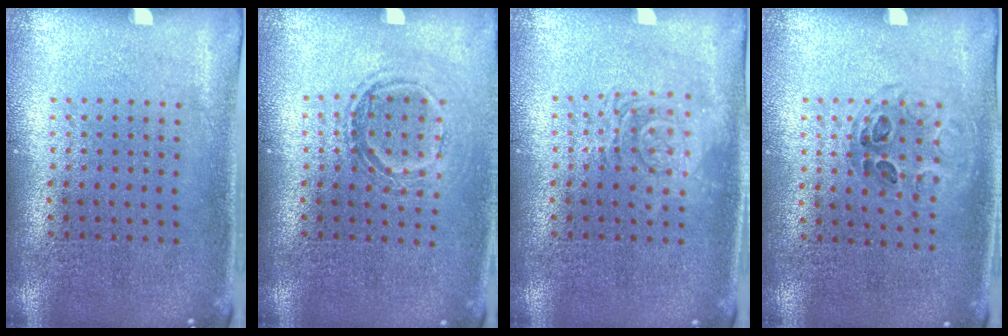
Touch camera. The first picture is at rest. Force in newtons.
{"total": 1.3, "press": 1.1, "slide": 0.7}
{"total": 2.5, "press": 2.5, "slide": 0.5}
{"total": 1.0, "press": 0.7, "slide": 0.6}